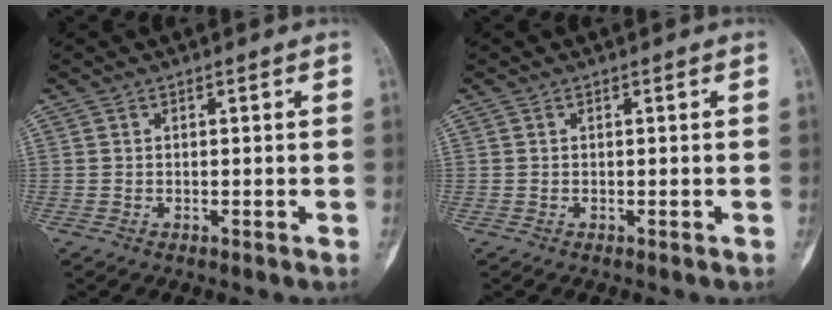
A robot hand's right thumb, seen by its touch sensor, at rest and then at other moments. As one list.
[{"total": 0.0}]